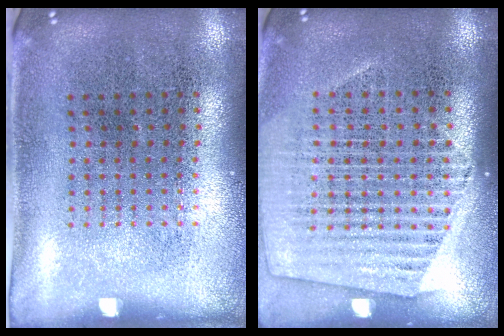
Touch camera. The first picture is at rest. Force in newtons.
{"total": 1.4, "press": 1.3, "slide": 0.5}